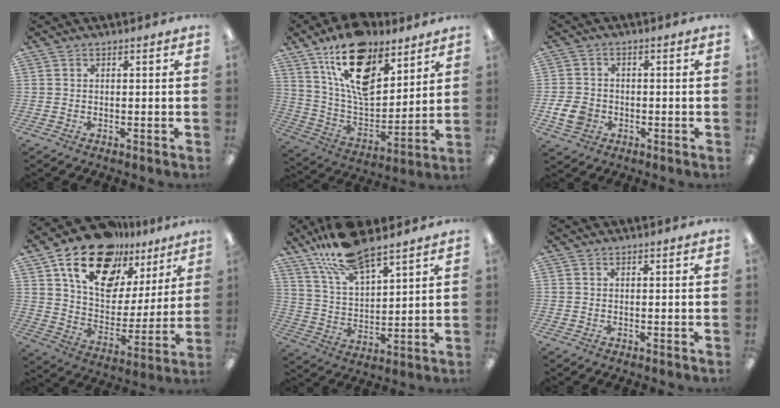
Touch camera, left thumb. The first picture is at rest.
{"total": 19.0, "force": [12.4, 9.7, 10.6], "torque": [-0.185, -0.067, 0.222]}
{"total": 6.2, "force": [-1.7, 4.9, 3.2], "torque": [-0.070, 0.003, -0.033]}
{"total": 20.4, "force": [13.4, 11.4, 10.3], "torque": [-0.177, -0.074, 0.240]}
{"total": 15.0, "force": [11.9, 4.5, 7.9], "torque": [-0.168, -0.053, 0.216]}
{"total": 0.0}